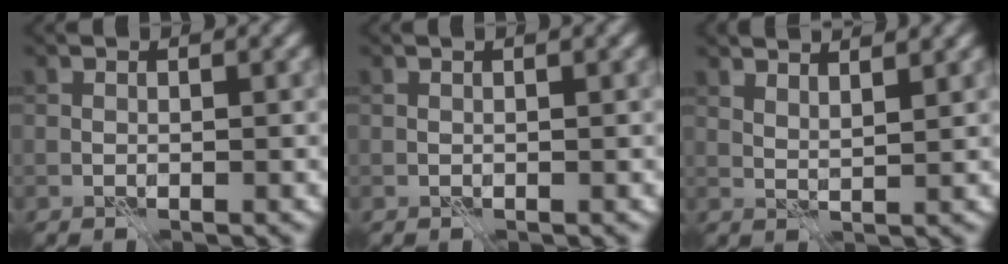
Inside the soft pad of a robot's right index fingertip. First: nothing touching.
{"total": 0.9, "force": [0.4, 0.1, 0.8], "torque": [-0.016, 0.003, 0.002]}
{"total": 3.8, "force": [3.0, 1.0, 2.1], "torque": [-0.022, 0.014, 0.029]}